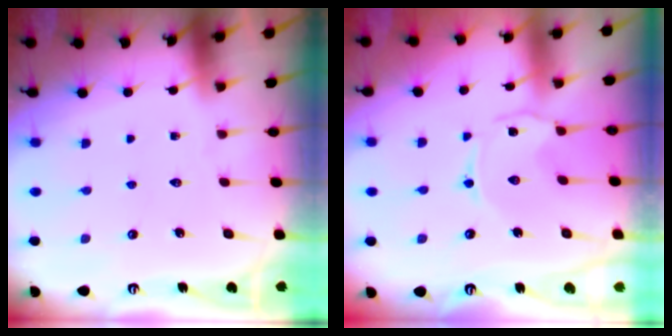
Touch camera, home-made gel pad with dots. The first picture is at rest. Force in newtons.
{"total": 0.6, "press": 0.4, "slide": 0.4}